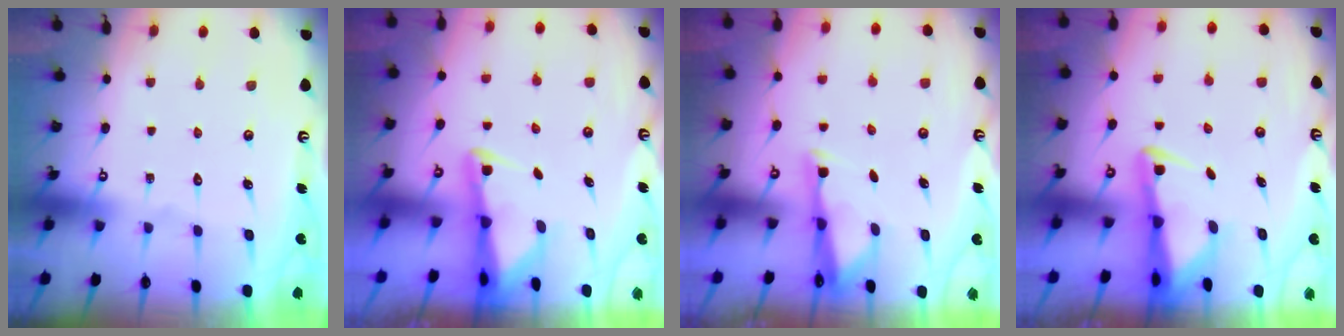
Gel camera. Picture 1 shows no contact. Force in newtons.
{"total": 2.4, "press": 2.4, "slide": 0.5}
{"total": 2.9, "press": 2.9, "slide": 0.5}
{"total": 3.2, "press": 3.1, "slide": 0.7}